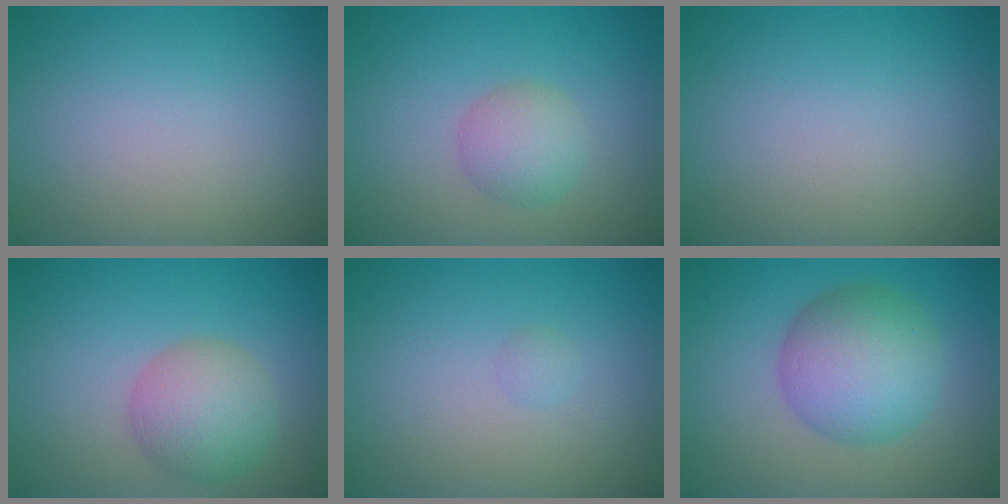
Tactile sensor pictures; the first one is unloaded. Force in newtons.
{"total": 2.8, "press": 2.8, "slide": 0.1}
{"total": 0.0}
{"total": 4.6, "press": 4.6, "slide": 0.3}
{"total": 0.6, "press": 0.6, "slide": 0.1}
{"total": 6.9, "press": 6.9, "slide": 0.1}